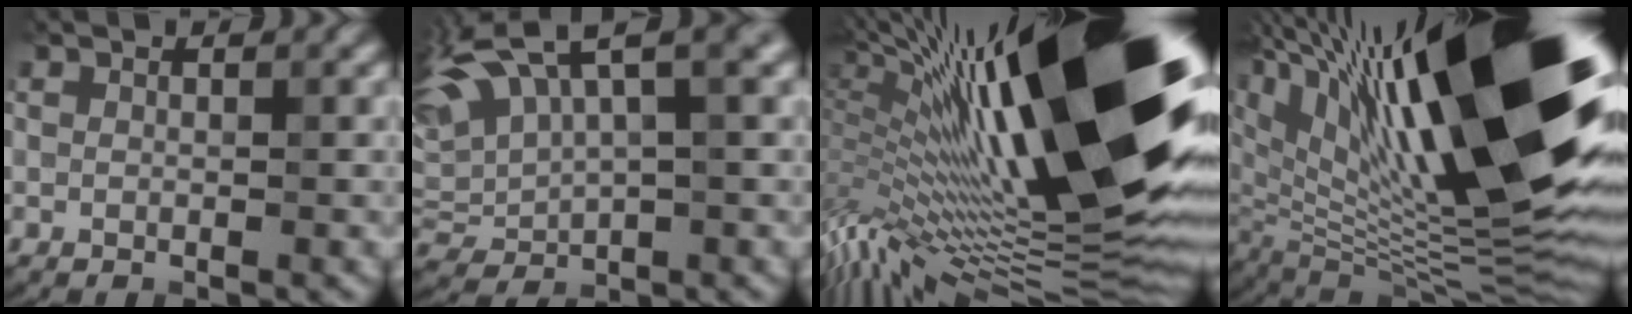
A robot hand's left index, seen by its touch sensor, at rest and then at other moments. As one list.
[{"total": 10.5, "force": [5.5, 3.4, 8.3], "torque": [-0.193, 0.022, 0.104]}, {"total": 21.6, "force": [4.0, 5.7, 20.5], "torque": [-0.314, 0.014, 0.064]}, {"total": 20.3, "force": [6.7, 7.2, 17.7], "torque": [-0.270, 0.025, 0.112]}]